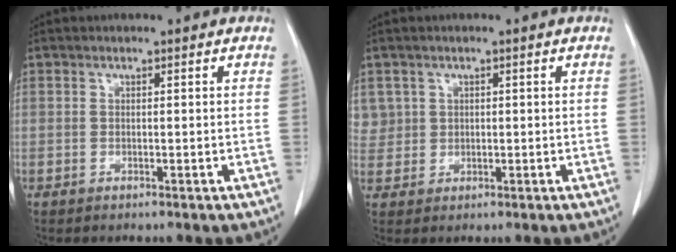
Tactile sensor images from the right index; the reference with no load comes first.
{"total": 4.3, "force": [1.3, 4.1, 0.3], "torque": [0.000, 0.016, 0.034]}